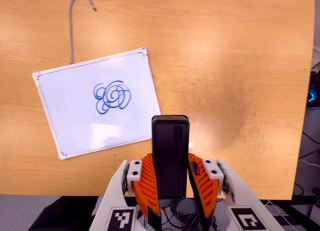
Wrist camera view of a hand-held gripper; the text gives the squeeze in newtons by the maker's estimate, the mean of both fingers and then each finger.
{"total": 5.5, "left": 4.2, "right": 6.8}